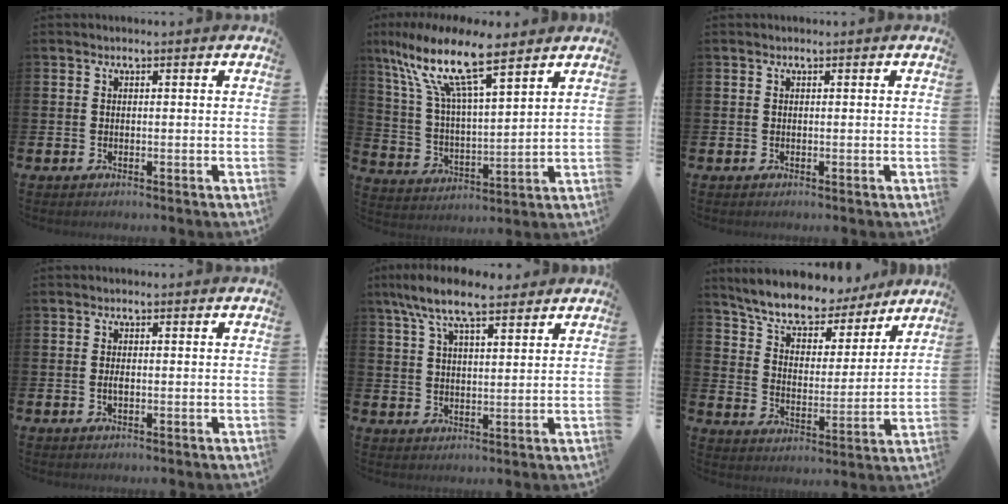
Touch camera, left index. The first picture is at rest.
{"total": 13.0, "force": [9.6, 3.6, 8.0], "torque": [-0.177, -0.043, 0.164]}
{"total": 0.0}
{"total": 1.1, "force": [-0.2, 0.4, 0.9], "torque": [-0.018, 0.002, -0.005]}
{"total": 8.3, "force": [7.2, 2.1, 3.7], "torque": [-0.091, -0.019, 0.131]}
{"total": 8.2, "force": [7.6, 2.4, 1.9], "torque": [-0.072, -0.055, 0.133]}